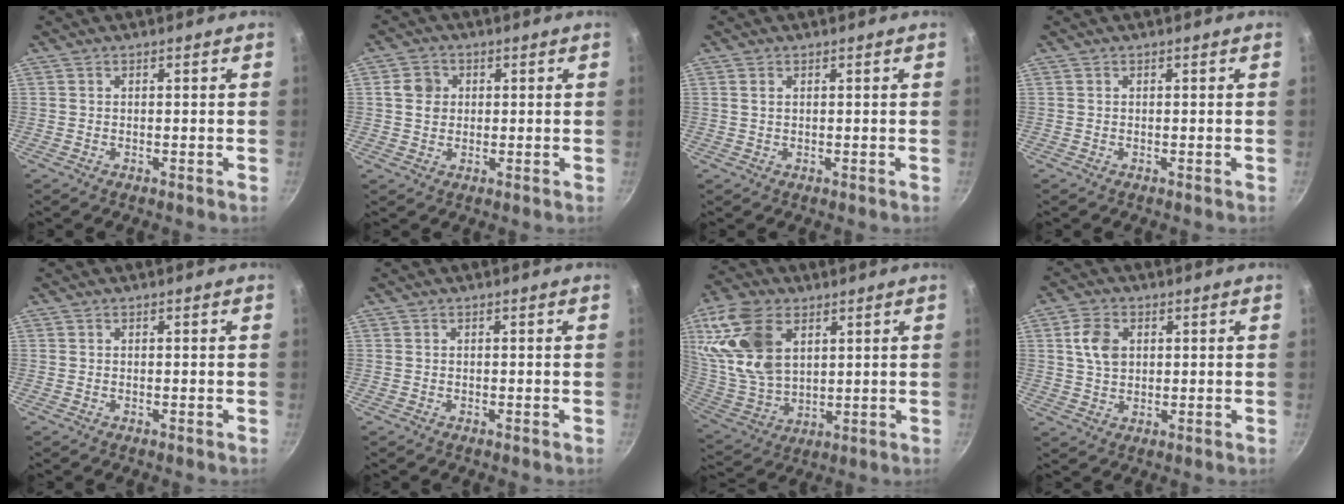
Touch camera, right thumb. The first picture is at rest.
{"total": 4.3, "force": [0.8, 3.8, 1.8], "torque": [-0.014, 0.004, 0.008]}
{"total": 1.1, "force": [0.5, 0.6, 0.7], "torque": [-0.015, 0.002, 0.010]}
{"total": 0.0}
{"total": 0.0}
{"total": 0.0}
{"total": 18.5, "force": [6.9, 11.6, 12.6], "torque": [-0.242, -0.028, 0.143]}
{"total": 6.3, "force": [1.7, 4.5, 4.2], "torque": [-0.065, -0.001, 0.031]}